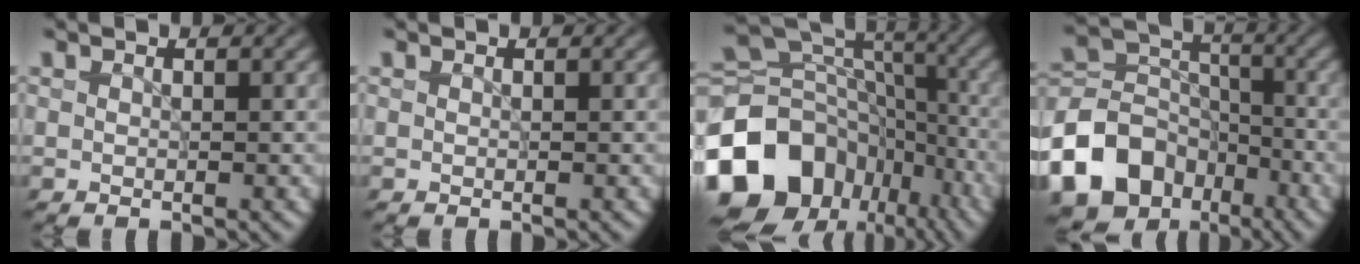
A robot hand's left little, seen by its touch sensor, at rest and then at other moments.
{"total": 0.0}
{"total": 17.7, "force": [-8.4, 12.9, 8.7], "torque": [-0.203, 0.001, -0.131]}
{"total": 12.7, "force": [-7.0, 9.2, 5.4], "torque": [-0.127, 0.000, -0.129]}